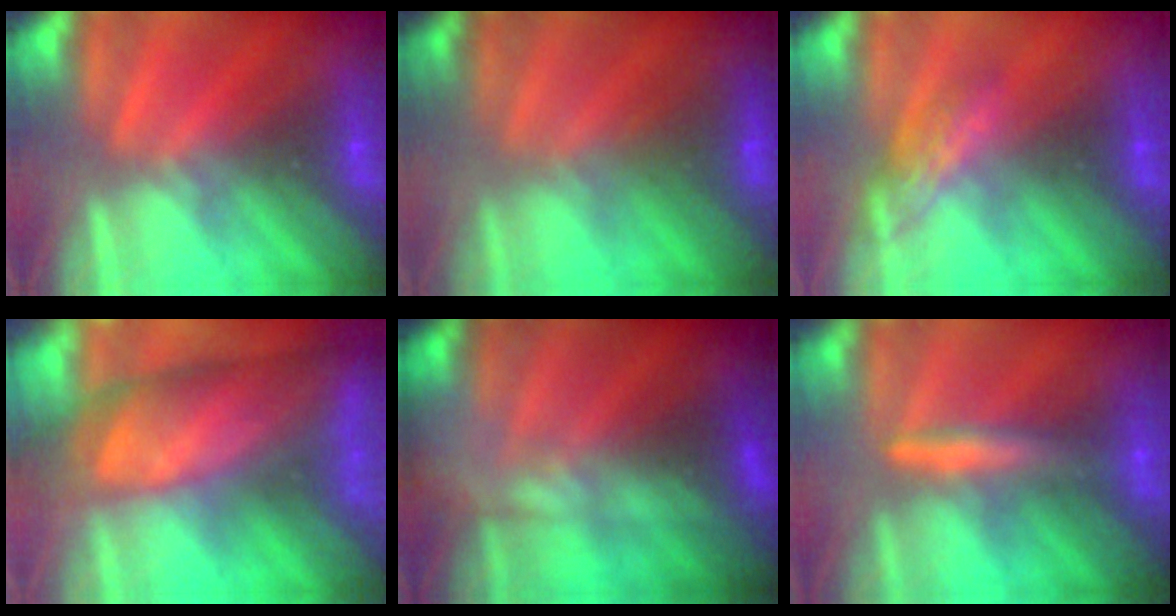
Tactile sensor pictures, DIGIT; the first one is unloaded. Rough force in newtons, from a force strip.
{"total": 2.5}
{"total": 2.7}
{"total": 11.2}
{"total": 7.5}
{"total": 2.5}